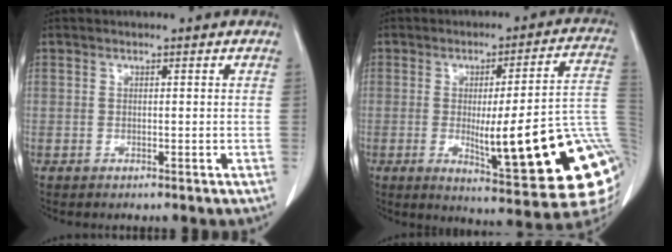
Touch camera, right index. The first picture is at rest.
{"total": 23.3, "force": [-4.4, 2.9, 22.7], "torque": [-0.207, 0.001, -0.048]}